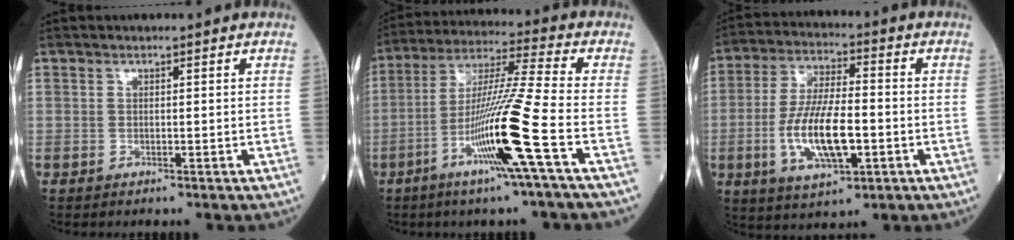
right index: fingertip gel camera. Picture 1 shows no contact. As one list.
[{"total": 14.9, "force": [-5.5, -2.1, 13.6], "torque": [-0.261, -0.013, -0.106]}, {"total": 12.3, "force": [-2.9, 3.7, 11.4], "torque": [-0.230, -0.004, -0.049]}]